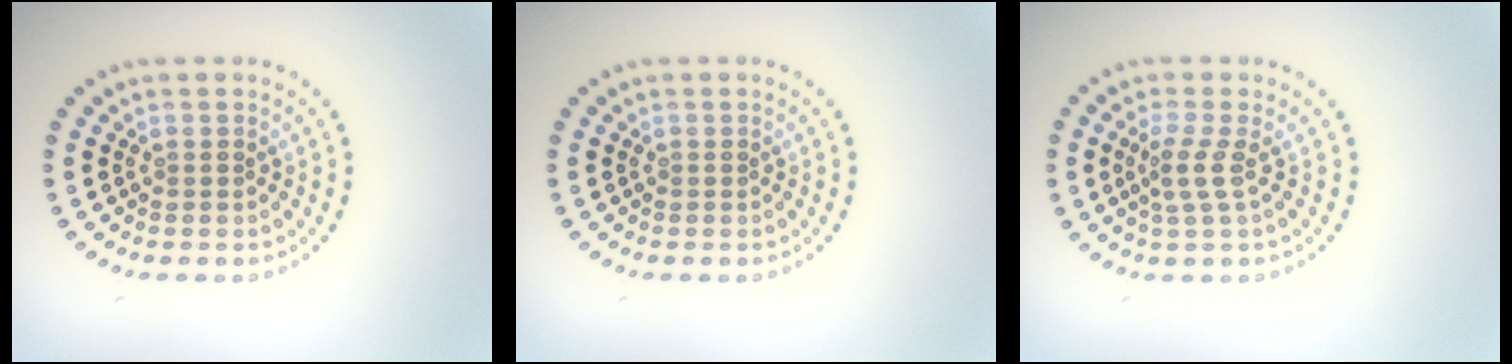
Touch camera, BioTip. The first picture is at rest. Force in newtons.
{"total": 0.0}
{"total": 2.2, "press": 1.6, "slide": 1.5}